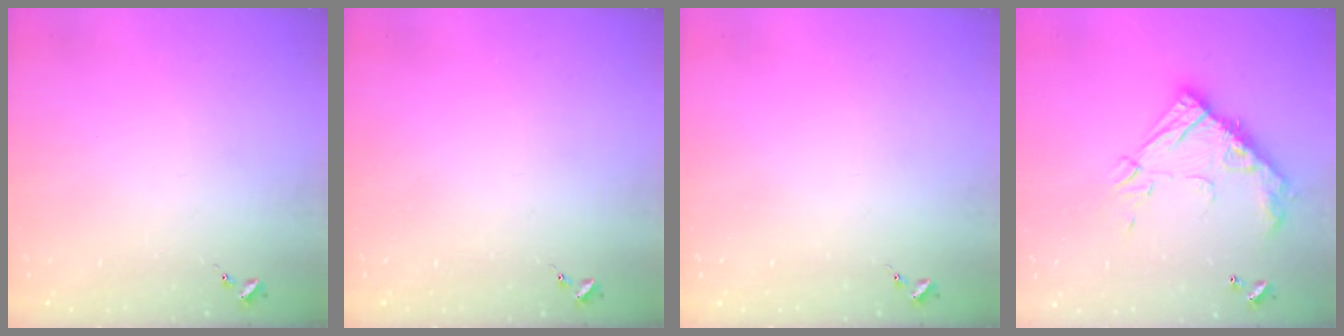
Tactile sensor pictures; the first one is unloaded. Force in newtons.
{"total": 0.0}
{"total": 0.0}
{"total": 15.9, "press": 15.9, "slide": 0.8}